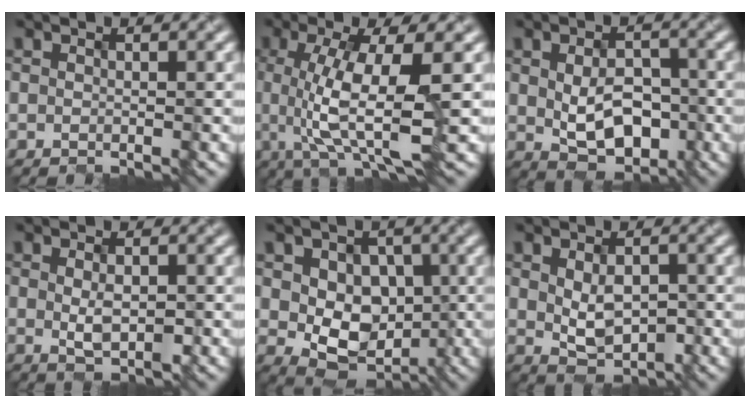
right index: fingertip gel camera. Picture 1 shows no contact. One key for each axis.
{"total": 7.1, "fx": -0.5, "fy": 1.9, "fz": 6.8, "tx": -0.130, "ty": -0.010, "tz": 0.000}
{"total": 5.6, "fx": -1.2, "fy": 3.5, "fz": 4.2, "tx": -0.079, "ty": -0.008, "tz": -0.011}
{"total": 2.2, "fx": -0.5, "fy": 0.8, "fz": 2.0, "tx": -0.042, "ty": -0.004, "tz": 0.001}
{"total": 6.5, "fx": -0.2, "fy": 5.0, "fz": 4.2, "tx": -0.069, "ty": -0.009, "tz": 0.005}
{"total": 3.4, "fx": -0.6, "fy": 2.0, "fz": 2.6, "tx": -0.051, "ty": -0.005, "tz": 0.001}